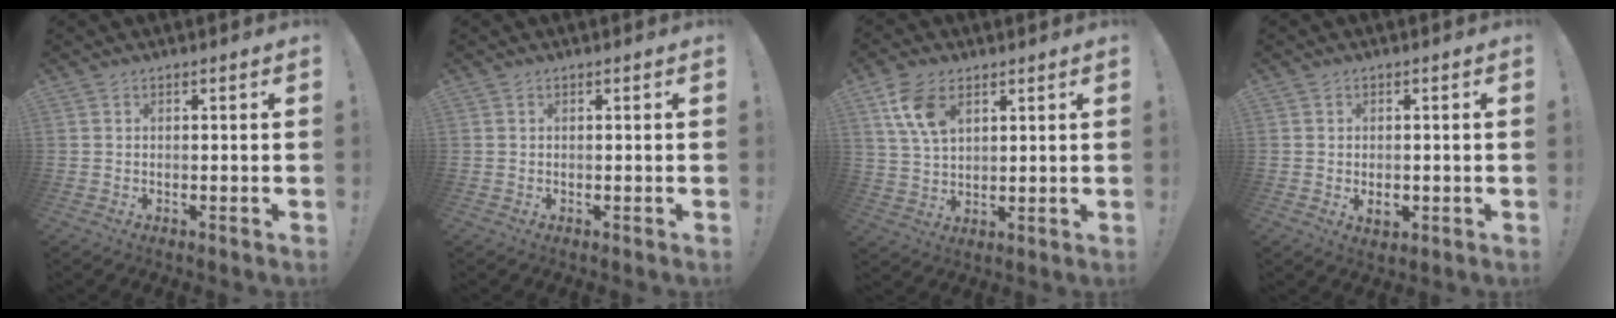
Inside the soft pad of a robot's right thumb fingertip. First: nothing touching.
{"total": 0.0}
{"total": 9.8, "force": [4.9, 5.6, 6.4], "torque": [-0.120, -0.012, 0.094]}
{"total": 3.0, "force": [-0.6, 2.2, 2.0], "torque": [-0.018, 0.000, -0.010]}